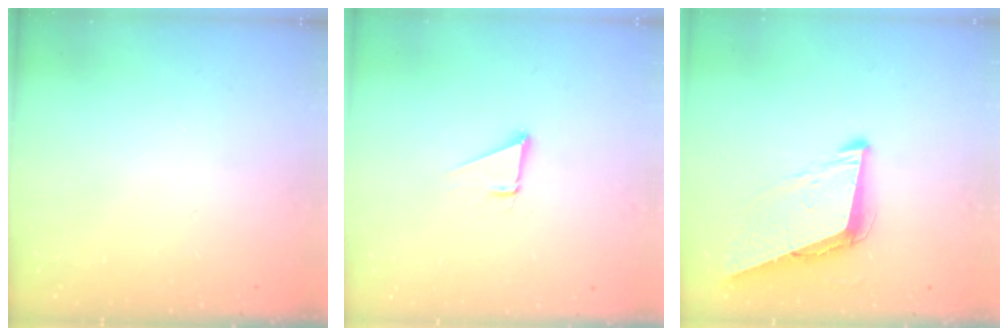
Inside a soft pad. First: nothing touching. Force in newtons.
{"total": 1.9, "press": 1.9, "slide": 0.0}
{"total": 9.1, "press": 8.4, "slide": 3.5}